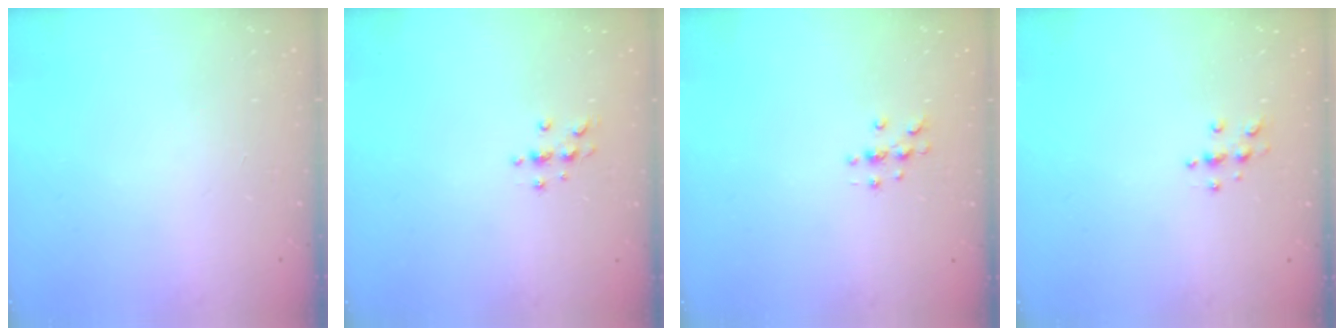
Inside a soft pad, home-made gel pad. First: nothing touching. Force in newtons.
{"total": 3.7, "press": 3.6, "slide": 0.5}
{"total": 3.7, "press": 3.7, "slide": 0.4}
{"total": 4.6, "press": 4.5, "slide": 0.6}